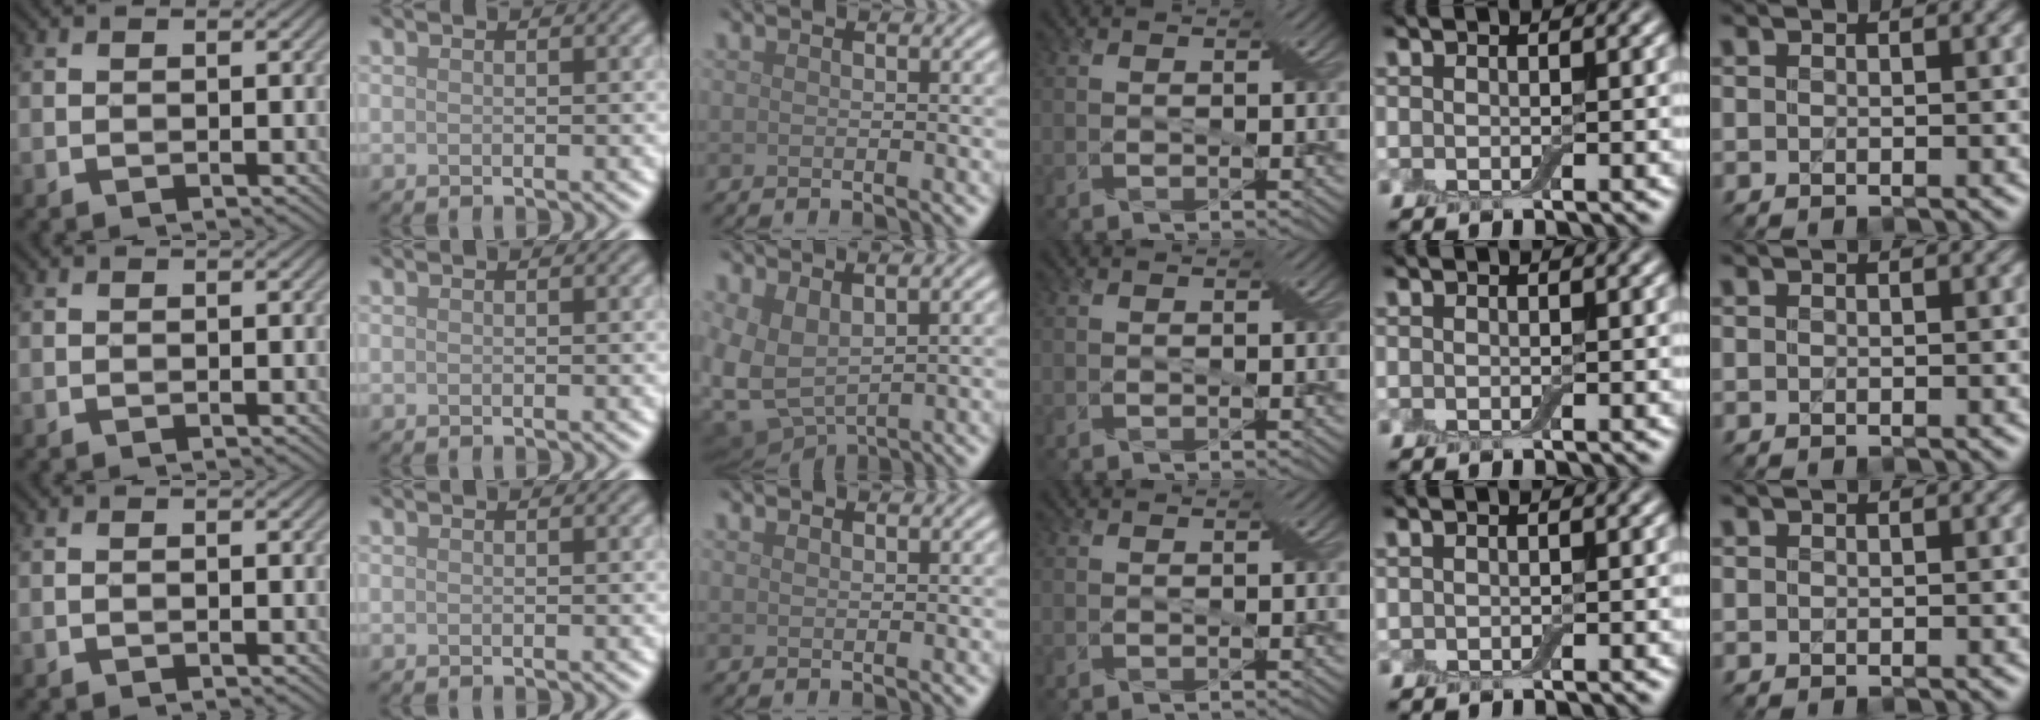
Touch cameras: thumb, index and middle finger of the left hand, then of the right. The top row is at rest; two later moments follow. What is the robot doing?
{"motion": "cut", "object": "aluminum foil"}